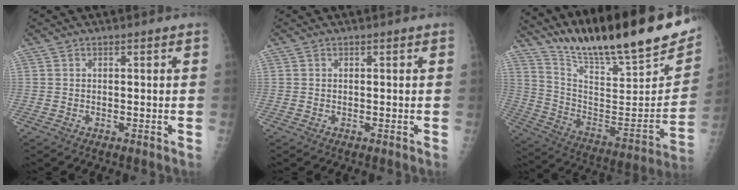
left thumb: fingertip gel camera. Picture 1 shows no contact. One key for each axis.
{"total": 0.0}
{"total": 27.6, "fx": 22.3, "fy": 4.1, "fz": 15.8, "tx": -0.232, "ty": -0.110, "tz": 0.359}